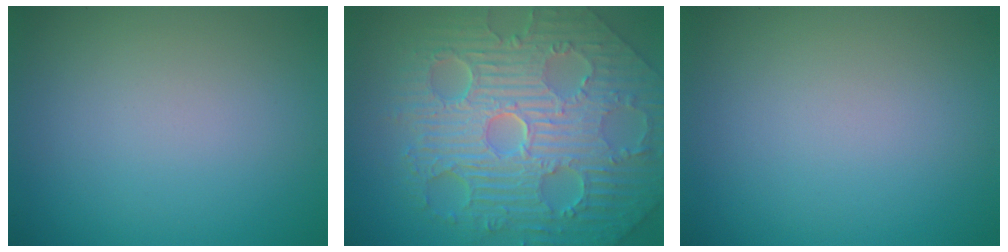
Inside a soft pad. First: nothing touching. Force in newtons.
{"total": 11.5, "press": 7.5, "slide": 8.8}
{"total": 0.0}